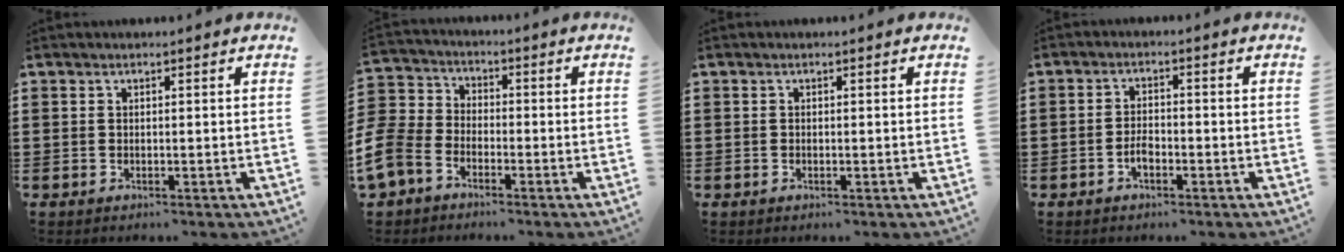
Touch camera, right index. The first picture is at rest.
{"total": 6.6, "force": [-4.2, 4.4, 2.5], "torque": [-0.095, 0.002, -0.093]}
{"total": 0.0}
{"total": 2.2, "force": [-1.1, 1.1, 1.5], "torque": [-0.031, 0.005, -0.021]}